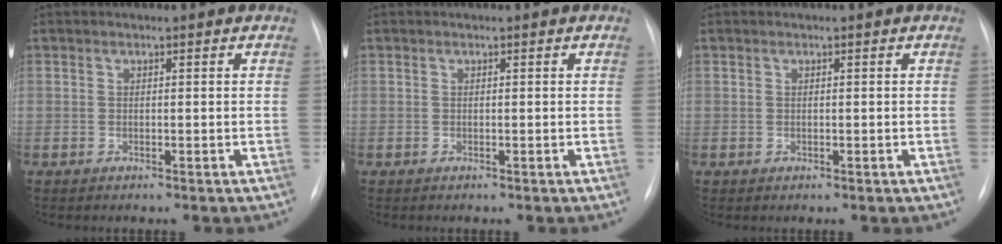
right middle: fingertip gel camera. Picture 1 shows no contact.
{"total": 0.0}
{"total": 0.0}